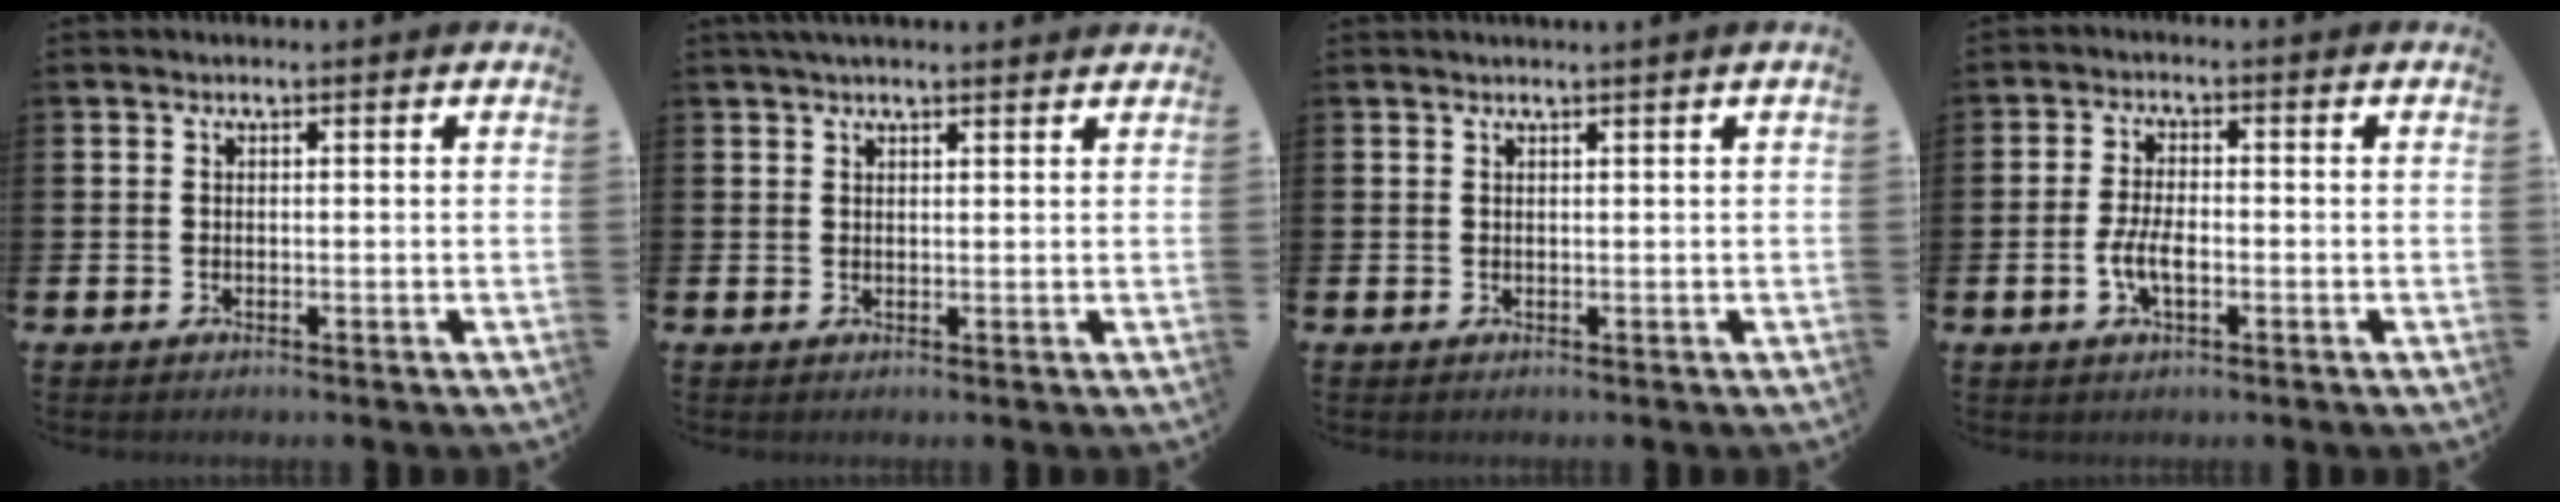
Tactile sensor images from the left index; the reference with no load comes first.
{"total": 2.2, "force": [2.0, 0.3, 0.8], "torque": [-0.017, 0.000, 0.035]}
{"total": 0.6, "force": [0.4, -0.3, 0.3], "torque": [-0.008, -0.002, 0.009]}
{"total": 3.9, "force": [-0.9, 1.7, 3.4], "torque": [-0.062, 0.001, -0.019]}